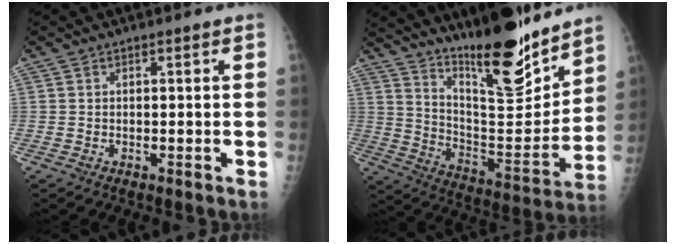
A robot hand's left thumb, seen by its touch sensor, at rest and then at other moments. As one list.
[{"total": 21.1, "force": [16.5, 5.0, 12.3], "torque": [-0.152, -0.119, 0.273]}]